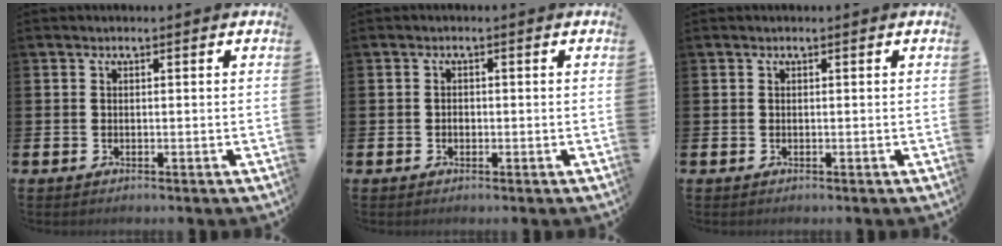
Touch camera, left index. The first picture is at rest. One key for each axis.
{"total": 1.0, "fx": -0.4, "fy": 0.7, "fz": 0.5, "tx": -0.008, "ty": 0.003, "tz": -0.010}
{"total": 0.0}